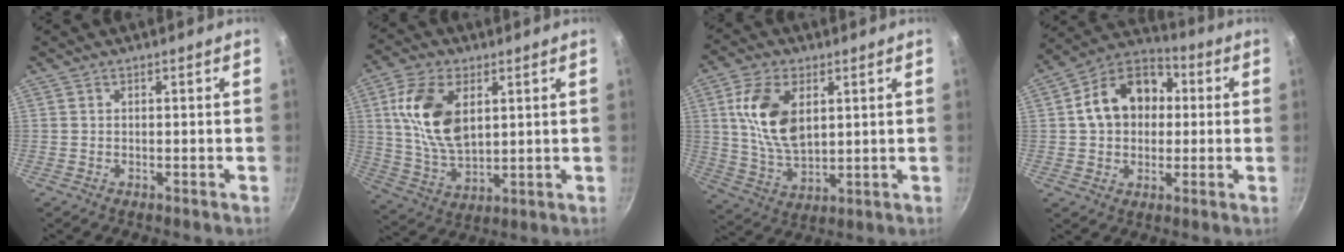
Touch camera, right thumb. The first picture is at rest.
{"total": 14.5, "force": [3.9, 8.4, 11.2], "torque": [-0.197, -0.016, 0.080]}
{"total": 13.3, "force": [3.4, 7.7, 10.2], "torque": [-0.179, -0.016, 0.072]}
{"total": 15.1, "force": [1.9, 11.5, 9.6], "torque": [-0.129, 0.032, 0.014]}